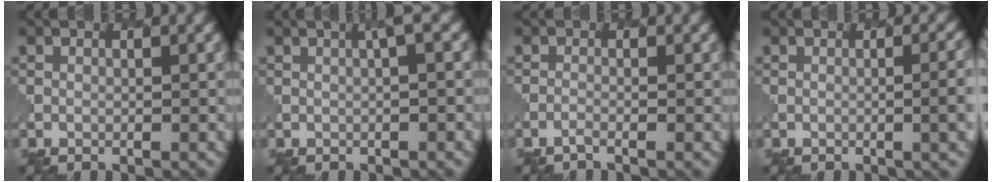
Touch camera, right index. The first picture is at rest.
{"total": 2.1, "force": [0.5, 0.3, 2.0], "torque": [-0.023, 0.004, 0.008]}
{"total": 0.7, "force": [-0.6, 0.2, 0.3], "torque": [0.002, -0.001, -0.019]}
{"total": 4.2, "force": [-0.5, 1.3, 3.9], "torque": [-0.032, 0.007, -0.007]}